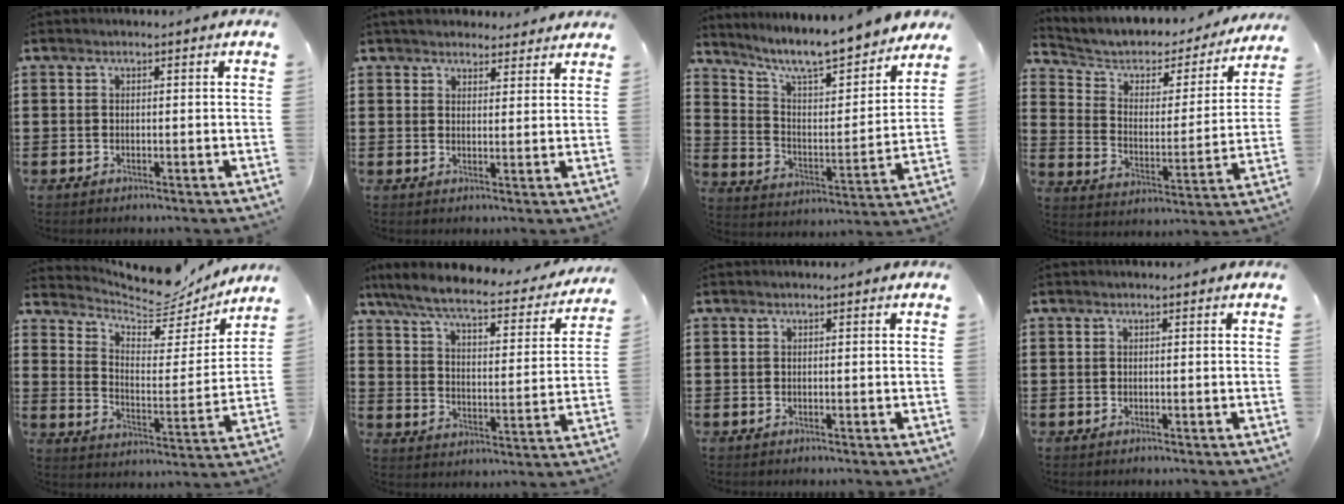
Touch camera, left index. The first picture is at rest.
{"total": 3.5, "force": [3.3, 1.1, 0.4], "torque": [-0.018, -0.004, 0.063]}
{"total": 9.0, "force": [8.1, 0.7, 3.8], "torque": [-0.099, -0.060, 0.135]}
{"total": 4.3, "force": [3.3, 2.5, 1.4], "torque": [-0.052, -0.028, 0.048]}
{"total": 7.2, "force": [6.9, 1.6, 1.4], "torque": [-0.054, -0.051, 0.119]}
{"total": 7.2, "force": [6.2, 0.7, 3.6], "torque": [-0.096, -0.038, 0.104]}
{"total": 0.0}
{"total": 0.0}